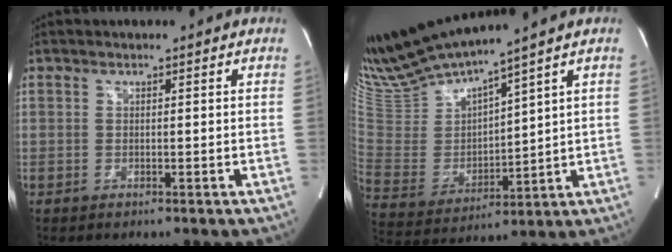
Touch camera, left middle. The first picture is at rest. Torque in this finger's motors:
{"motor_torque": [-0.18, -0.66, 0.30, 0.18]}